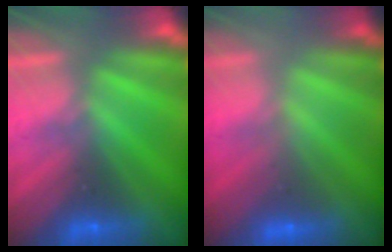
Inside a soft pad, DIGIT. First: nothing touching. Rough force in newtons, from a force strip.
{"total": 2.3}